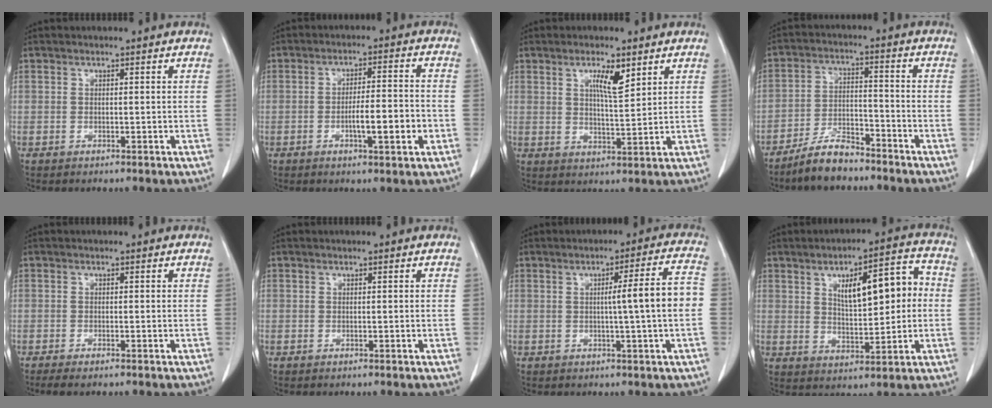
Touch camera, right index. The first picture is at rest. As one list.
[{"total": 6.9, "force": [-2.1, 0.9, 6.6], "torque": [-0.106, 0.002, -0.032]}, {"total": 5.2, "force": [2.8, 0.9, 4.3], "torque": [-0.074, -0.002, 0.048]}, {"total": 7.2, "force": [-6.2, 2.0, 3.2], "torque": [-0.062, -0.004, -0.115]}, {"total": 2.8, "force": [-2.2, 0.4, 1.6], "torque": [-0.023, -0.007, -0.031]}, {"total": 0.0}, {"total": 7.5, "force": [-0.4, -0.8, 7.5], "torque": [-0.104, 0.011, -0.006]}, {"total": 11.2, "force": [1.9, 3.7, 10.4], "torque": [-0.150, 0.030, 0.035]}]